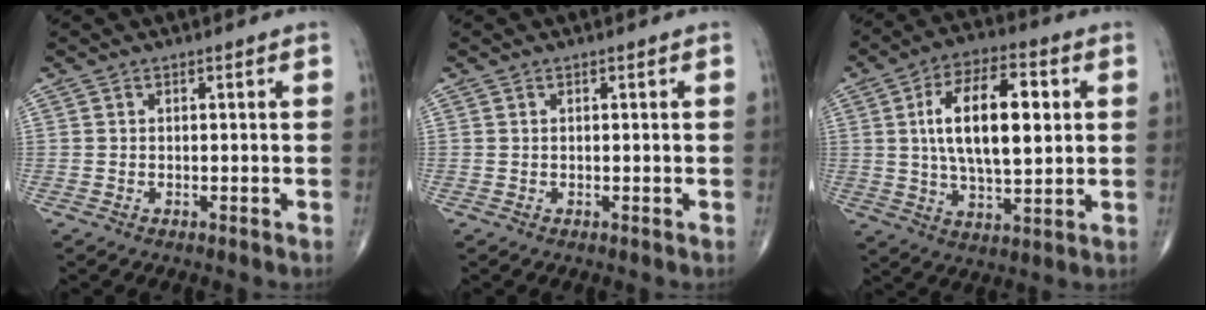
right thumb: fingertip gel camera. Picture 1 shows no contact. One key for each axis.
{"total": 0.0}
{"total": 16.6, "fx": 2.9, "fy": 7.5, "fz": 14.5, "tx": -0.231, "ty": 0.005, "tz": 0.049}